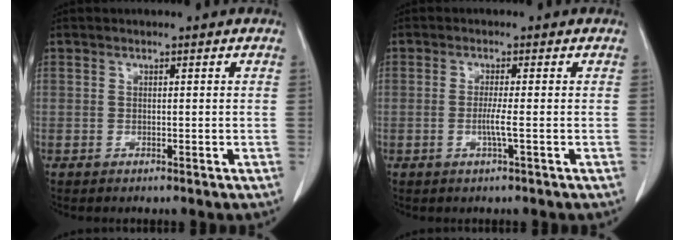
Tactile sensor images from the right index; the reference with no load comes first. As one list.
[{"total": 2.3, "force": [-0.5, -0.5, 2.2], "torque": [-0.045, -0.004, -0.012]}]